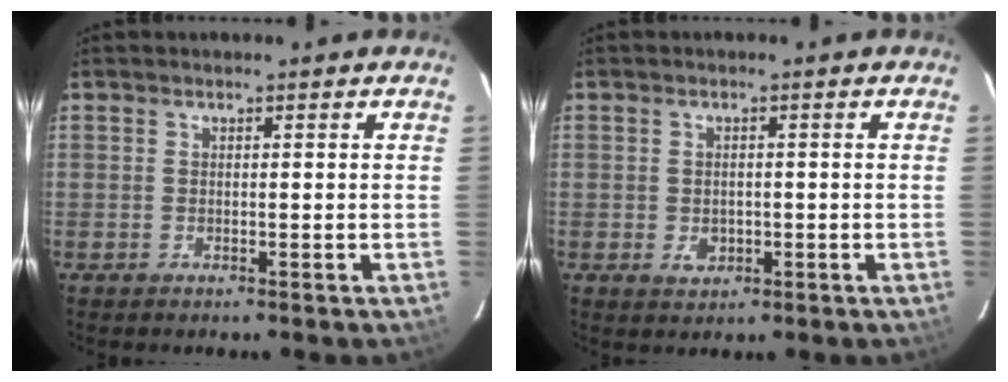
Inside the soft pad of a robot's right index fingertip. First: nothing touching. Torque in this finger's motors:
{"motor_torque": [0.49, 0.06, 0.20, 0.03]}